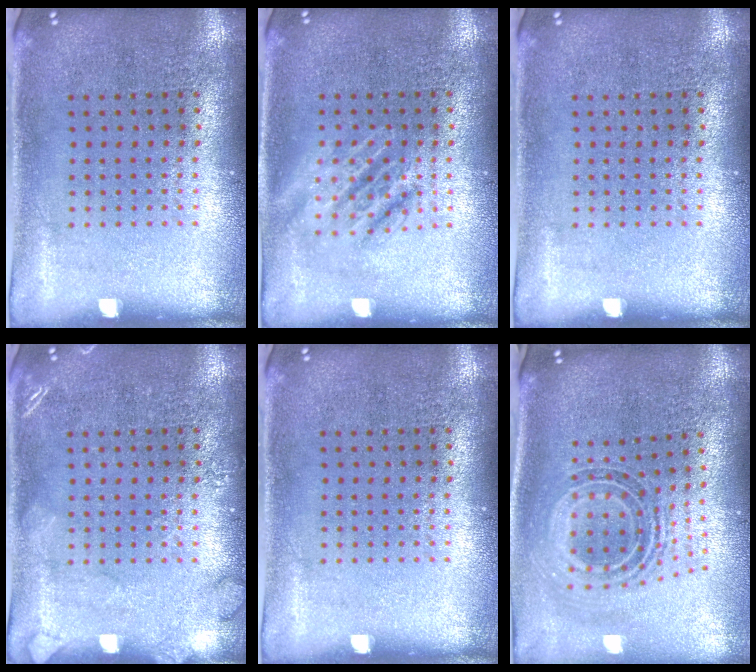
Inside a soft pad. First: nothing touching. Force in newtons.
{"total": 1.3, "press": 1.3, "slide": 0.1}
{"total": 0.0}
{"total": 1.7, "press": 1.6, "slide": 0.3}
{"total": 0.0}
{"total": 1.2, "press": 1.0, "slide": 0.7}